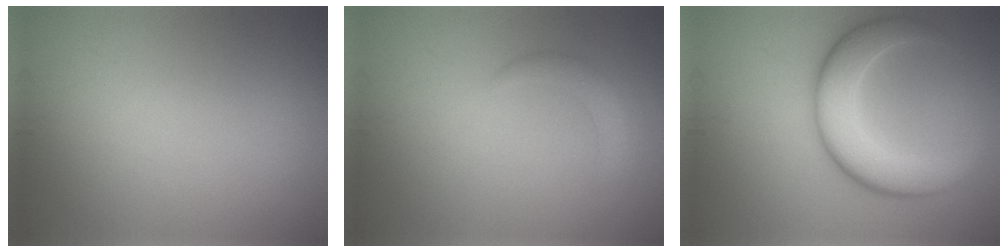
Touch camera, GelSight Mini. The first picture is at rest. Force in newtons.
{"total": 1.7, "press": 1.7, "slide": 0.2}
{"total": 6.9, "press": 6.9, "slide": 0.1}